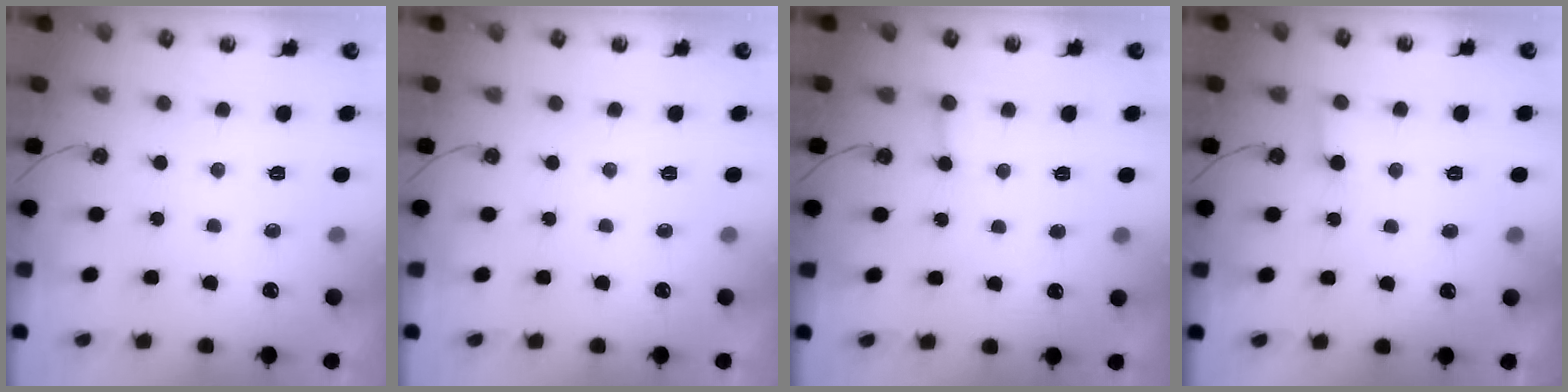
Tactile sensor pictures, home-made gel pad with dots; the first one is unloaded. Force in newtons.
{"total": 0.0}
{"total": 2.8, "press": 2.8, "slide": 0.3}
{"total": 5.8, "press": 5.8, "slide": 0.5}